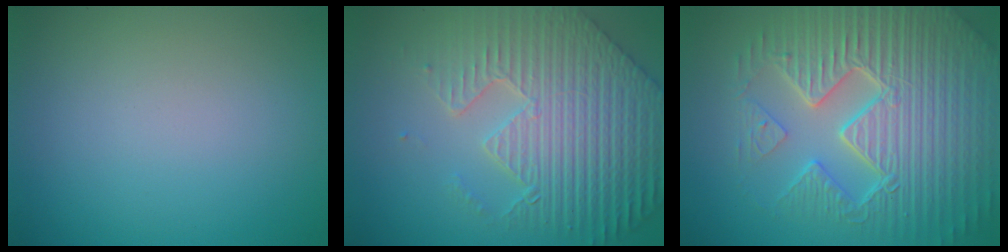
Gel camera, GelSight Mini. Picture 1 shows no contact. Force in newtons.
{"total": 8.2, "press": 6.4, "slide": 5.1}
{"total": 9.5, "press": 6.8, "slide": 6.7}